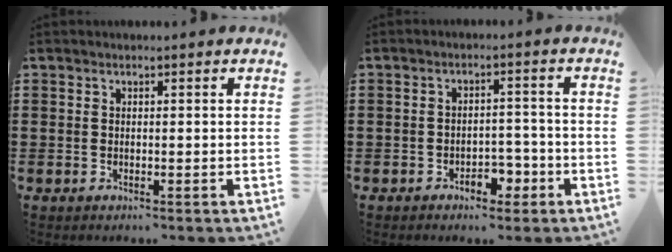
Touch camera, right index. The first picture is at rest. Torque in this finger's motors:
{"motor_torque": [0.04, -0.03, 0.23, 0.04]}